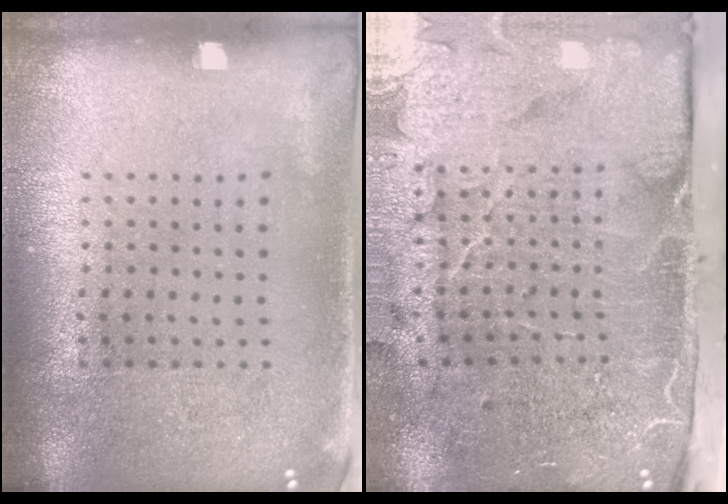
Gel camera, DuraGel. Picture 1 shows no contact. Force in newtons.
{"total": 5.1, "press": 4.0, "slide": 3.1}